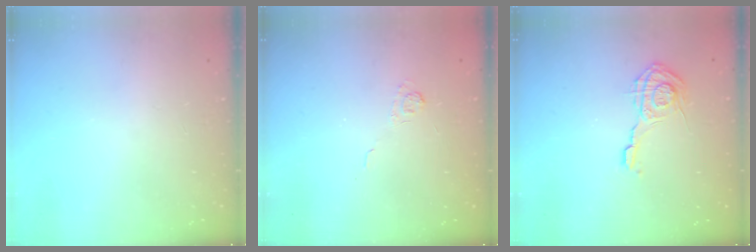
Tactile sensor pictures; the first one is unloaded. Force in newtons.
{"total": 2.5, "press": 2.1, "slide": 1.4}
{"total": 9.2, "press": 9.2, "slide": 0.3}